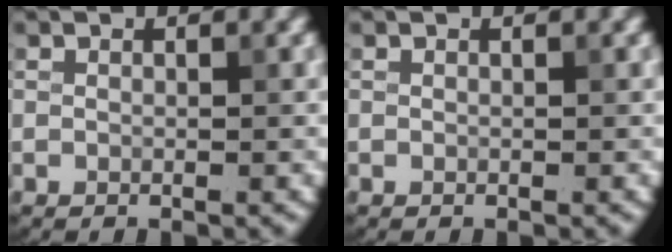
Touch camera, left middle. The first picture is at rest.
{"total": 0.0}